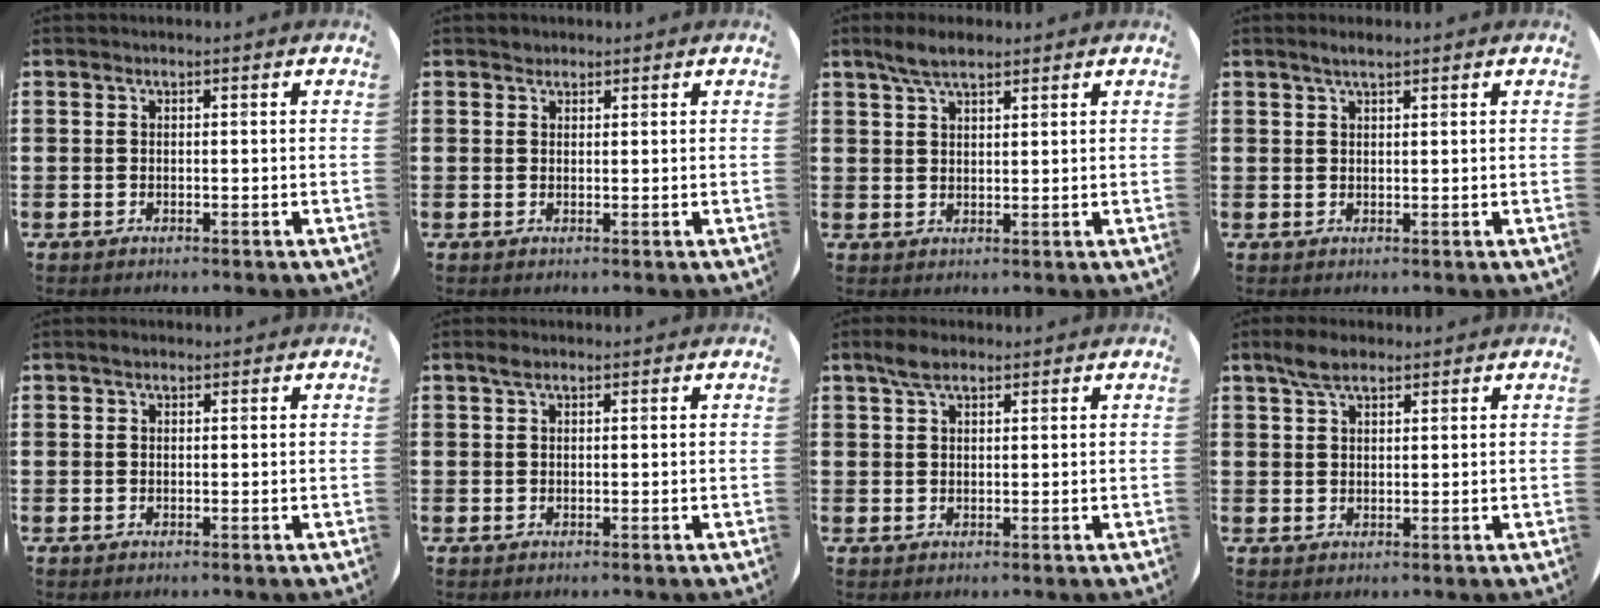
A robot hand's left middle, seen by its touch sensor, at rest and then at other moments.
{"total": 1.0, "force": [0.9, 0.4, -0.1], "torque": [0.010, 0.000, 0.015]}
{"total": 4.0, "force": [3.2, 1.3, 2.0], "torque": [-0.045, 0.004, 0.059]}
{"total": 1.5, "force": [1.3, 0.2, 0.9], "torque": [-0.016, 0.004, 0.022]}
{"total": 0.6, "force": [0.5, 0.3, 0.2], "torque": [0.004, 0.001, 0.007]}
{"total": 1.8, "force": [1.3, 0.9, 0.9], "torque": [-0.011, 0.003, 0.021]}
{"total": 3.2, "force": [2.3, 1.5, 1.6], "torque": [-0.026, 0.006, 0.039]}
{"total": 3.7, "force": [2.8, 1.7, 1.8], "torque": [-0.031, 0.006, 0.050]}